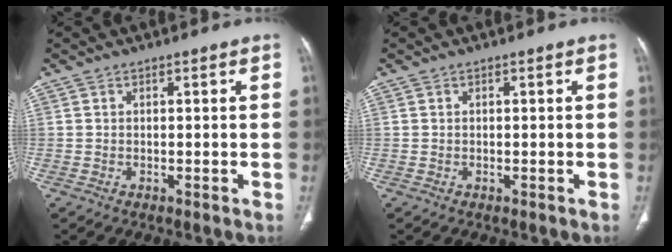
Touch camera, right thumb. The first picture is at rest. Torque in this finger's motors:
{"motor_torque": [0.47, 0.23, -0.42, 0.23, 0.03]}